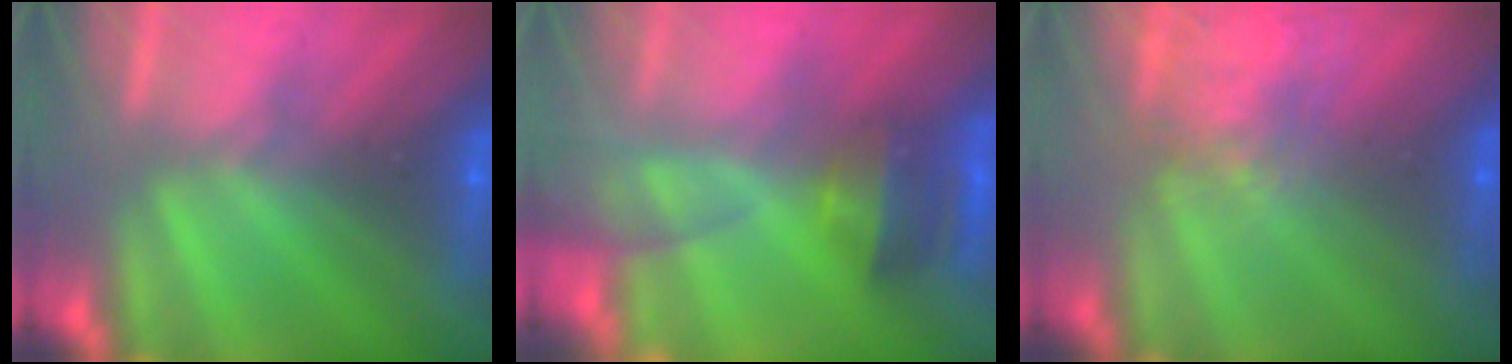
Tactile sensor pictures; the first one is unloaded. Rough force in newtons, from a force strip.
{"total": 9.1}
{"total": 4.6}